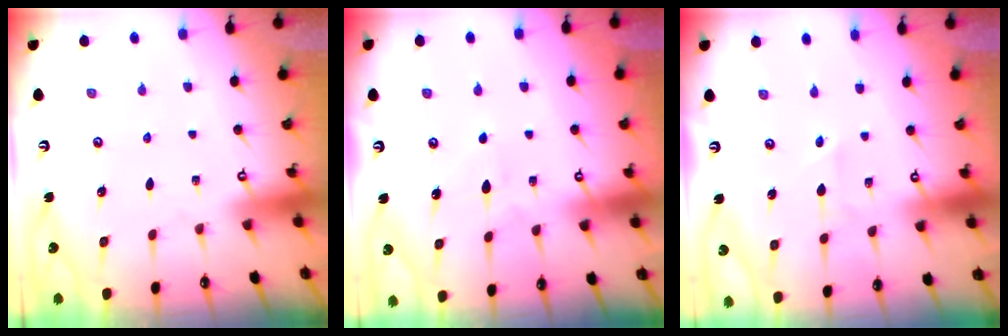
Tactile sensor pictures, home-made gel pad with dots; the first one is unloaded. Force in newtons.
{"total": 5.6, "press": 5.5, "slide": 0.8}
{"total": 1.6, "press": 1.3, "slide": 0.9}